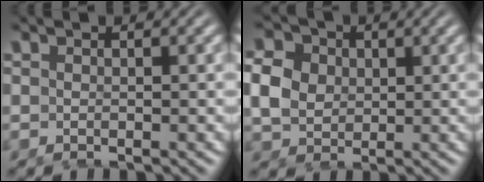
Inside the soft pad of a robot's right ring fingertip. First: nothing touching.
{"total": 6.5, "force": [1.4, 5.6, 3.0], "torque": [-0.072, -0.009, 0.028]}